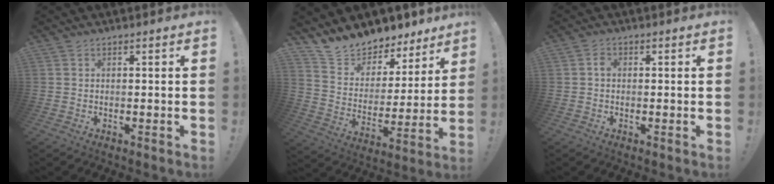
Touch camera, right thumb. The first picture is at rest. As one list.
[{"total": 10.7, "force": [10.1, 3.5, 0.4], "torque": [-0.027, -0.099, 0.182]}, {"total": 1.3, "force": [-0.2, 1.0, 0.8], "torque": [-0.013, 0.004, -0.006]}]